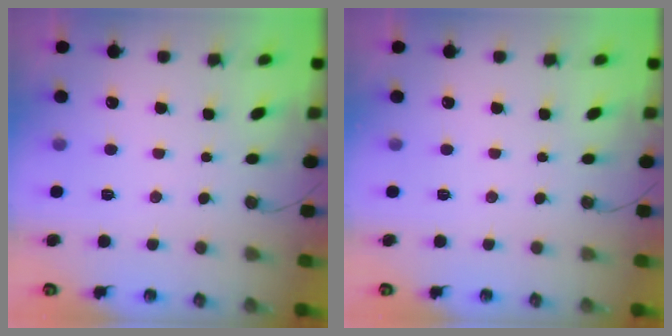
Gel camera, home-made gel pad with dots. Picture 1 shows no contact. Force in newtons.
{"total": 0.0}